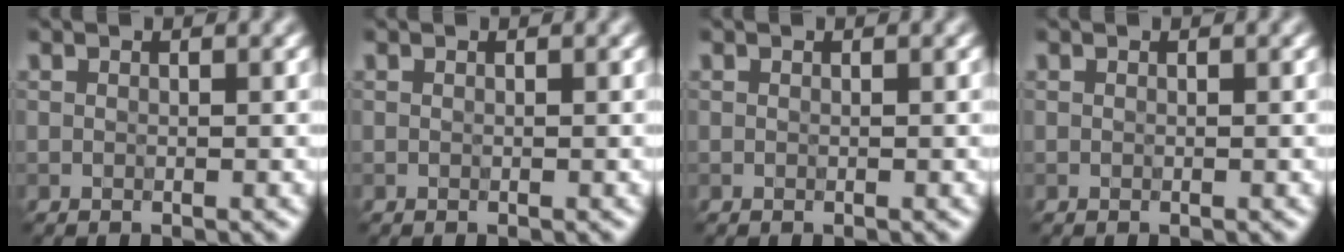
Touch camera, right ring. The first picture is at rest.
{"total": 0.0}
{"total": 0.0}
{"total": 0.0}